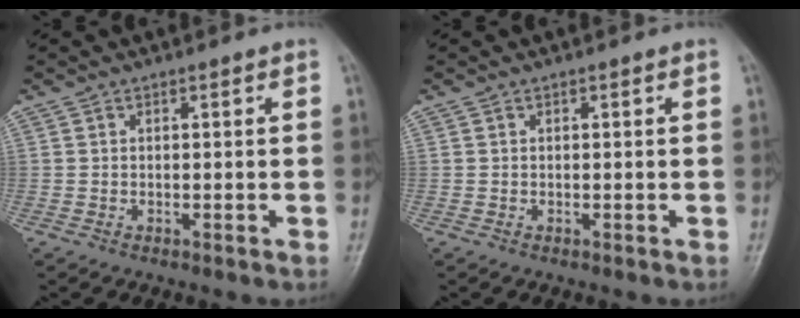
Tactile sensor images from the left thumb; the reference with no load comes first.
{"total": 0.0}